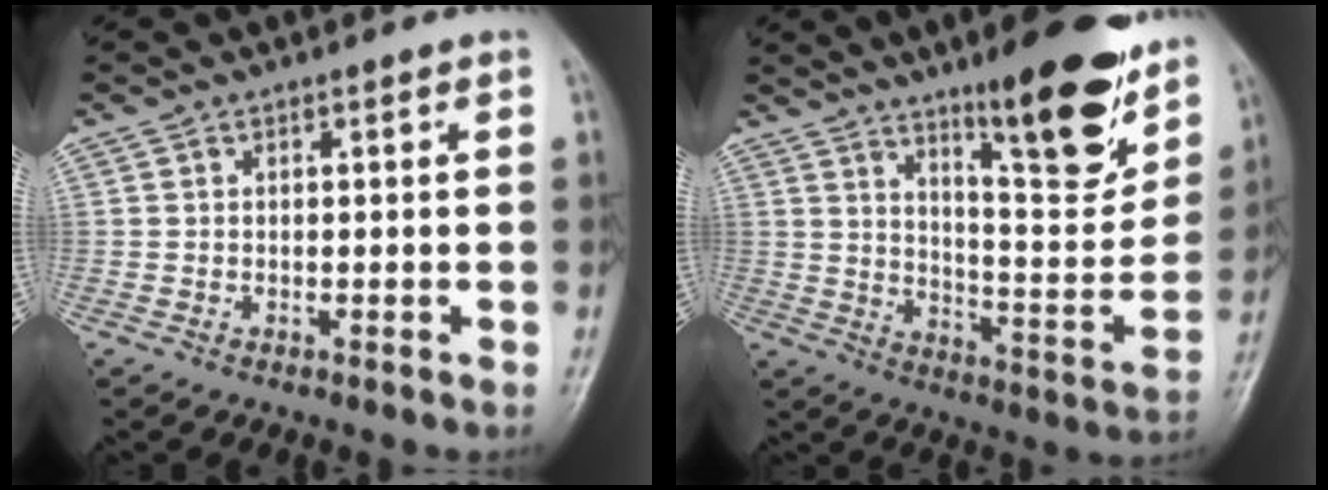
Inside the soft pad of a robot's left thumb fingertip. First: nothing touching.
{"total": 18.3, "force": [12.0, 4.5, 13.0], "torque": [-0.149, -0.077, 0.188]}